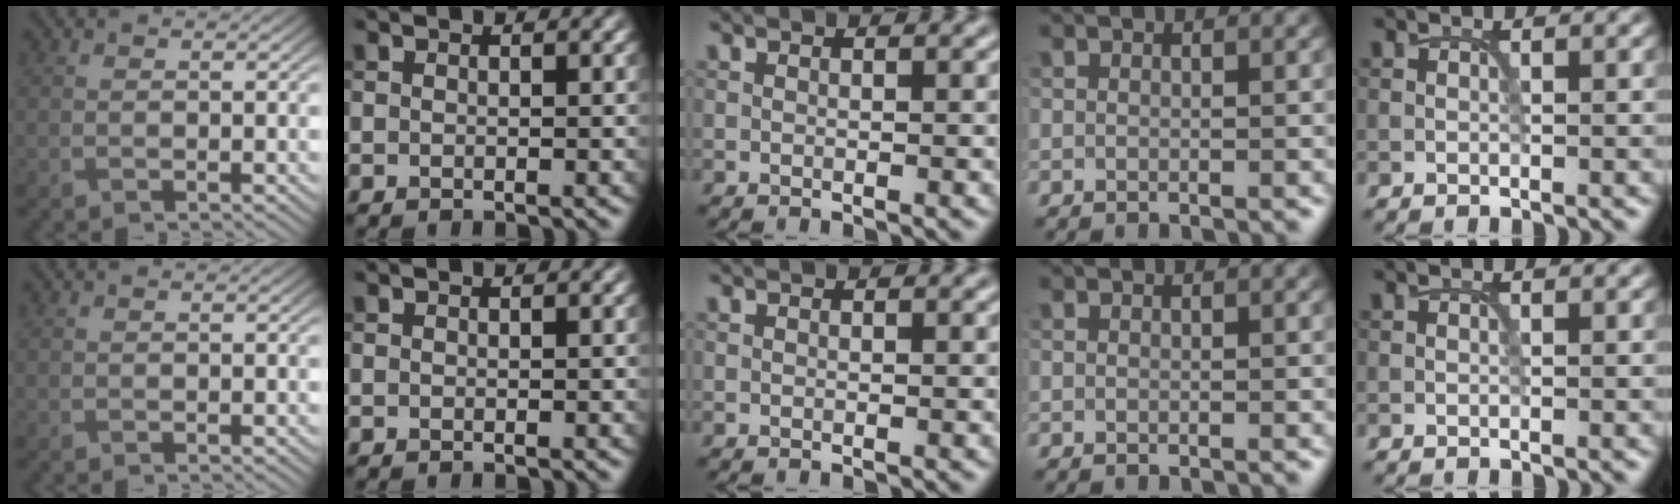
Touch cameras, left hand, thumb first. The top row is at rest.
{}